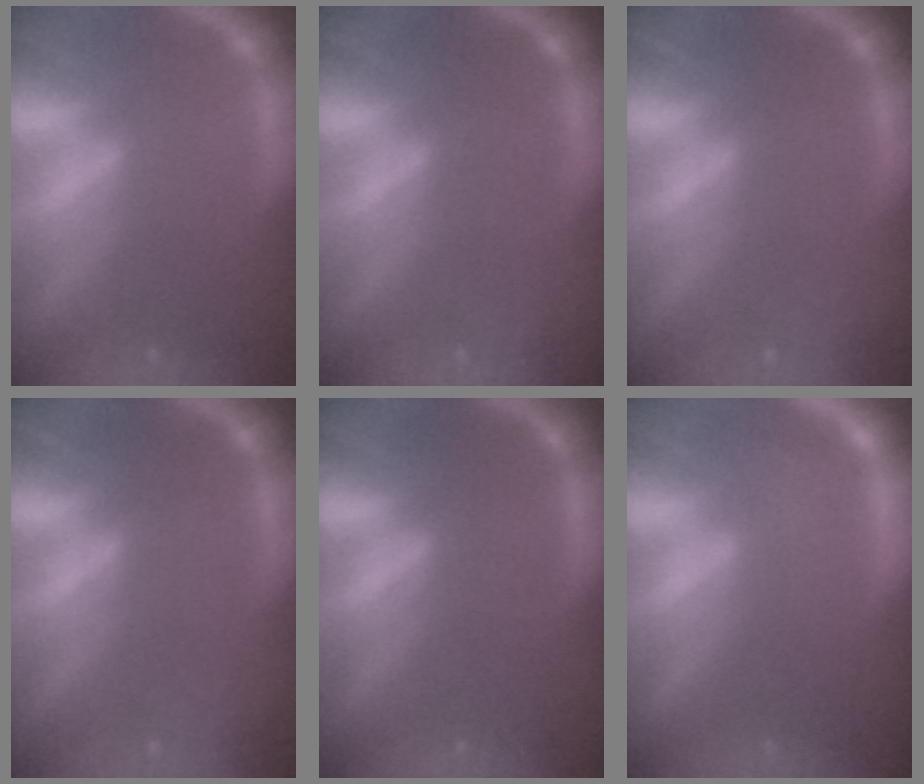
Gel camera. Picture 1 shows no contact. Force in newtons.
{"total": 0.9}
{"total": 1.9}
{"total": 1.9}
{"total": 0.0}
{"total": 2.0}